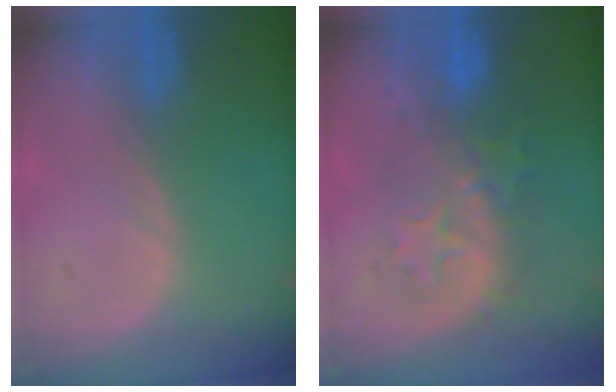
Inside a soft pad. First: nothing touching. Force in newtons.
{"total": 8.1, "press": 8.1, "slide": 0.8}